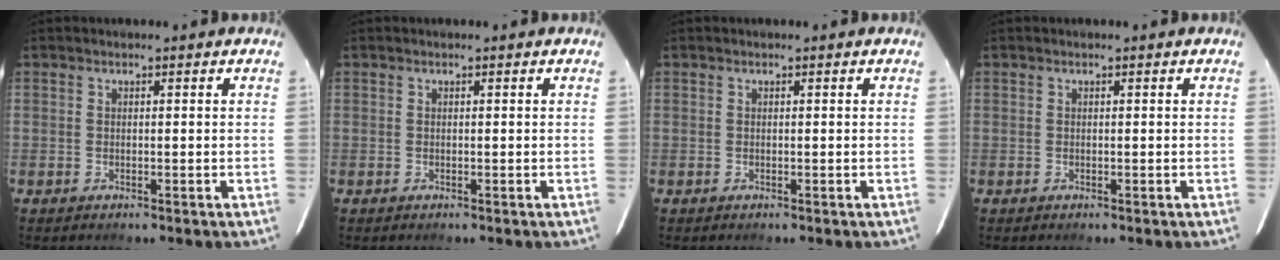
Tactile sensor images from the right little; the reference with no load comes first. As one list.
[{"total": 0.0}, {"total": 0.0}, {"total": 0.0}]